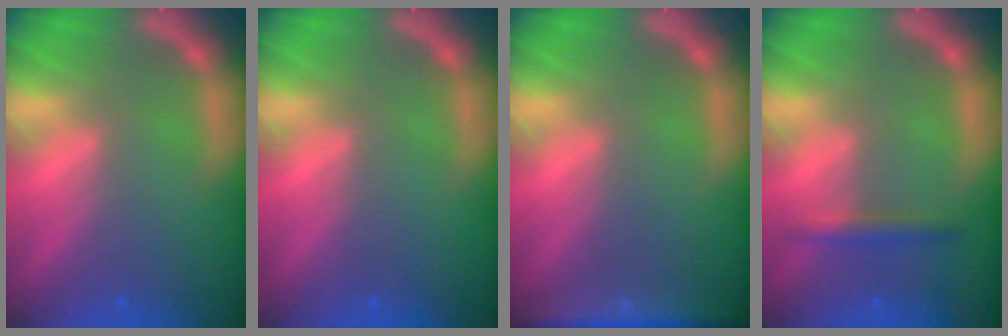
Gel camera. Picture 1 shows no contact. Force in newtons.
{"total": 0.0}
{"total": 5.5}
{"total": 1.9}